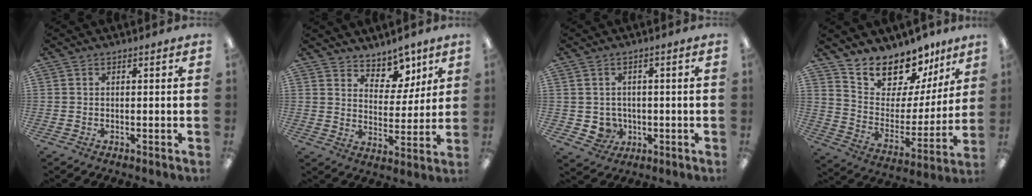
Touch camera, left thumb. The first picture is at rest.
{"total": 8.8, "force": [7.2, 4.7, 1.9], "torque": [-0.024, -0.055, 0.132]}
{"total": 4.2, "force": [-0.4, 4.0, 1.2], "torque": [-0.026, 0.004, -0.005]}
{"total": 14.3, "force": [12.9, 6.0, 1.9], "torque": [-0.049, -0.125, 0.235]}